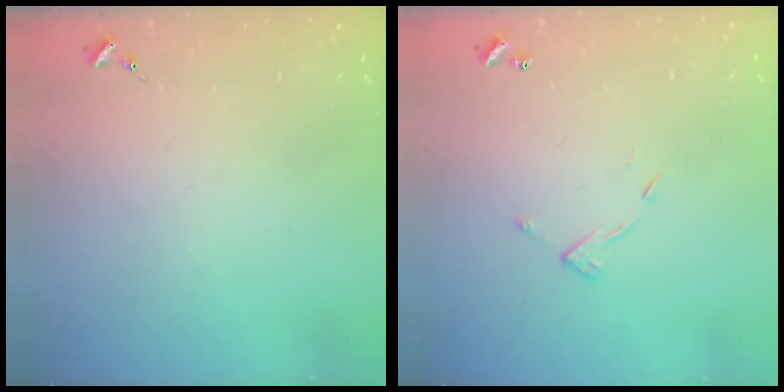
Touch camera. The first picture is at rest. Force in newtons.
{"total": 7.2, "press": 7.2, "slide": 0.5}